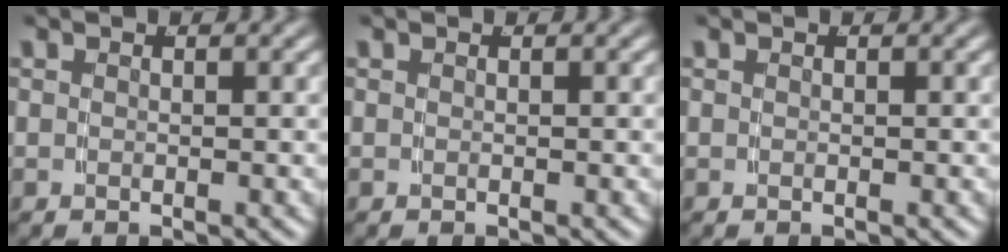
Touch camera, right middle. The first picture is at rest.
{"total": 0.0}
{"total": 0.0}